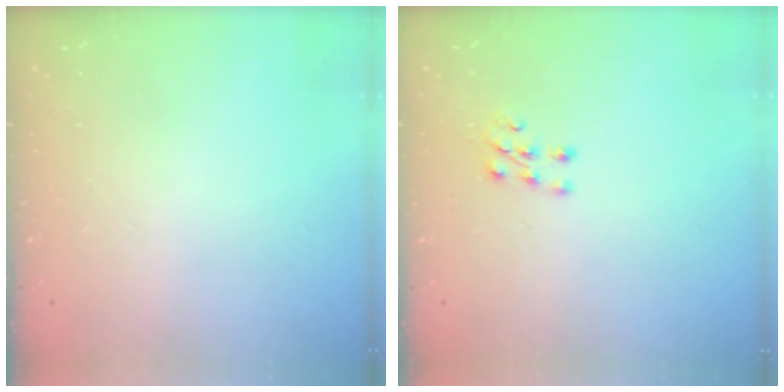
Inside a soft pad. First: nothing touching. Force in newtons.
{"total": 6.0, "press": 6.0, "slide": 0.5}